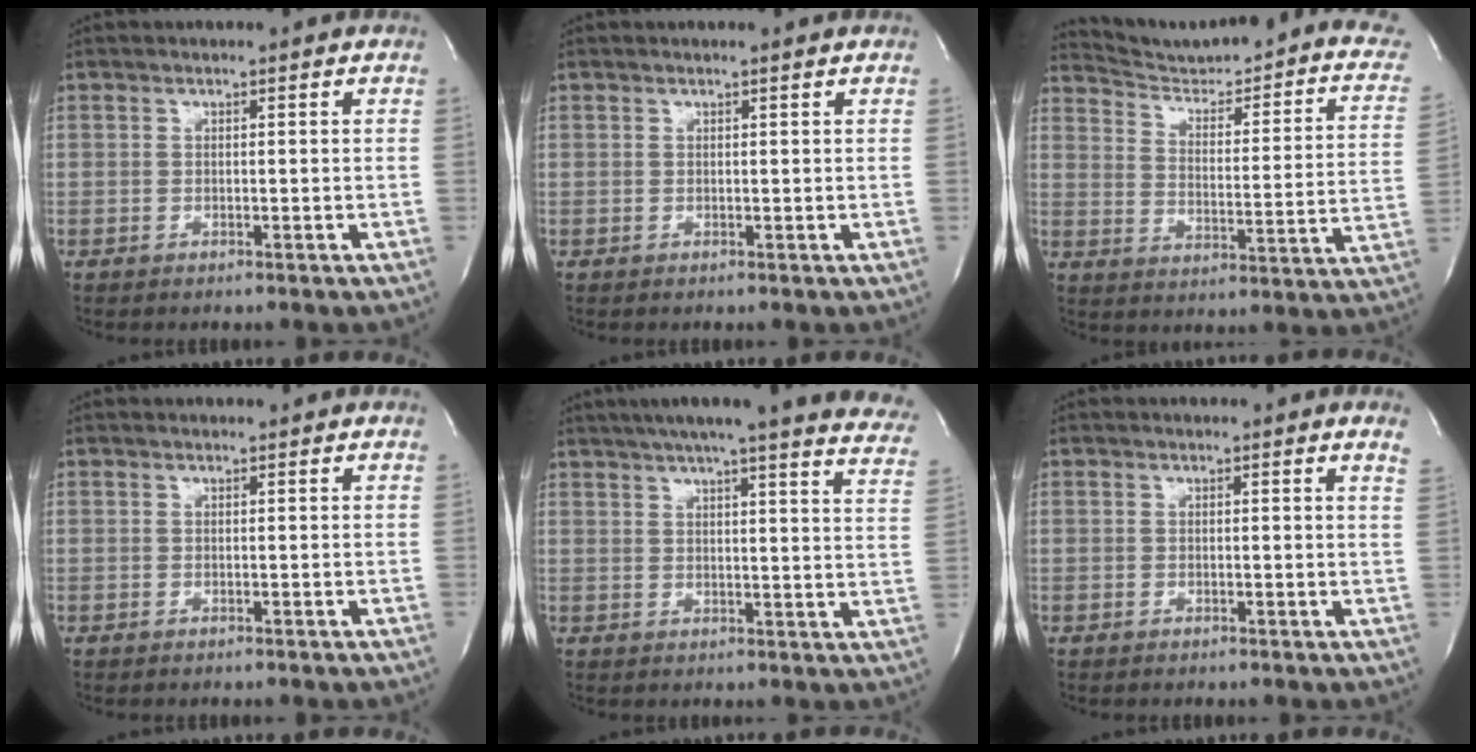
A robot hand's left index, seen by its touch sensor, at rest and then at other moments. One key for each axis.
{"total": 1.0, "fx": 0.9, "fy": -0.2, "fz": 0.3, "tx": -0.017, "ty": -0.001, "tz": 0.013}
{"total": 19.3, "fx": 16.8, "fy": 3.4, "fz": 8.9, "tx": -0.109, "ty": -0.036, "tz": 0.213}
{"total": 1.9, "fx": 1.9, "fy": 0.1, "fz": 0.3, "tx": -0.012, "ty": 0.014, "tz": 0.021}
{"total": 26.9, "fx": 23.5, "fy": 1.8, "fz": 13.0, "tx": -0.169, "ty": -0.049, "tz": 0.270}
{"total": 1.8, "fx": 1.6, "fy": -0.2, "fz": 0.8, "tx": -0.019, "ty": -0.009, "tz": 0.004}